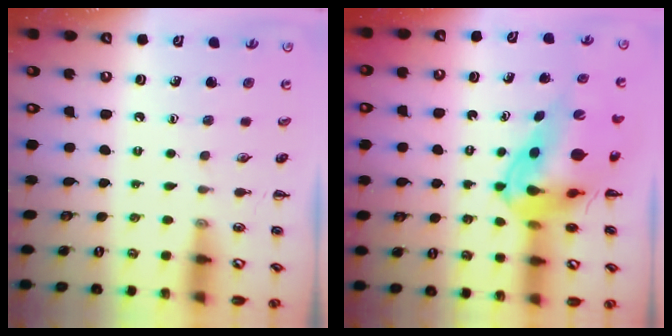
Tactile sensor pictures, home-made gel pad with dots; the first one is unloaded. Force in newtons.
{"total": 13.0, "press": 12.3, "slide": 4.1}